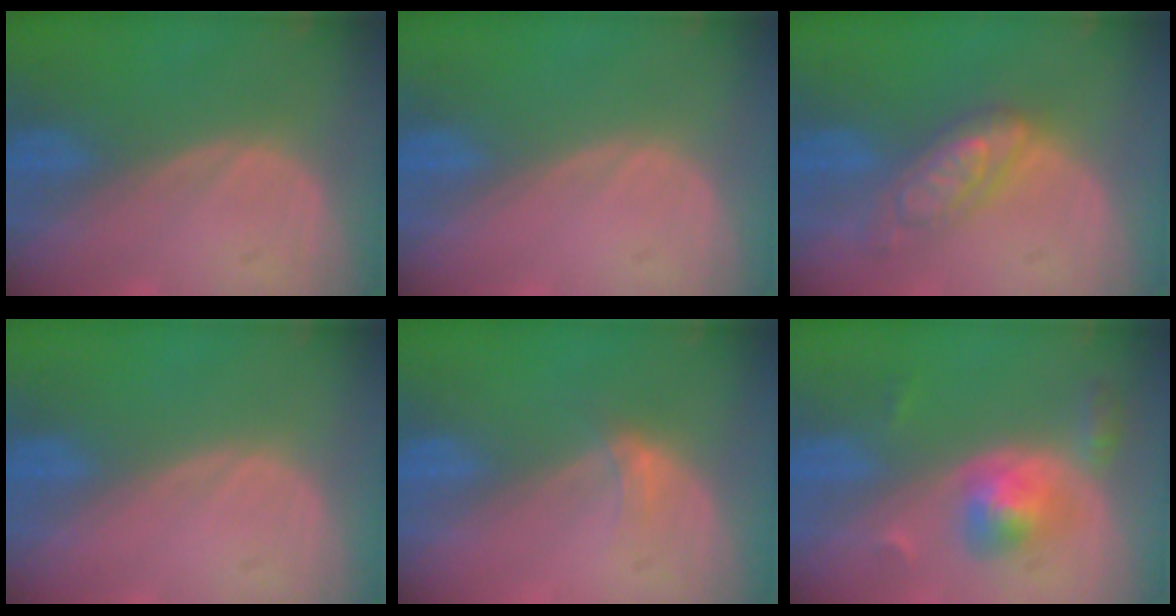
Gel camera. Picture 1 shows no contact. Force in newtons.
{"total": 0.0}
{"total": 6.4, "press": 6.4, "slide": 0.5}
{"total": 0.0}
{"total": 1.9, "press": 1.5, "slide": 1.1}
{"total": 5.1, "press": 4.9, "slide": 1.4}